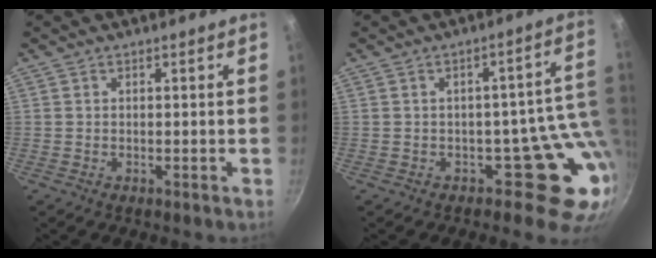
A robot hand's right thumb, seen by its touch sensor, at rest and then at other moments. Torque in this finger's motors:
{"motor_torque": [2.41, 1.79, 1.00, -1.10, 0.02]}